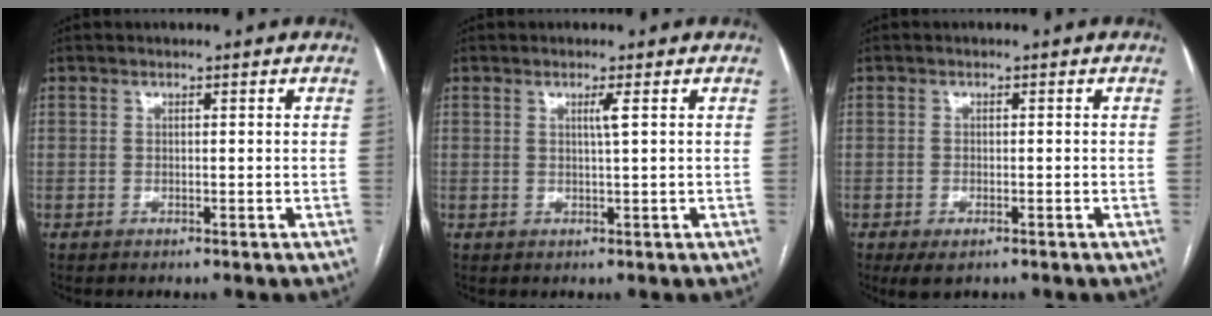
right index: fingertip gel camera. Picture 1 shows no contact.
{"total": 1.4, "force": [0.5, -0.4, 1.3], "torque": [-0.026, -0.003, 0.010]}
{"total": 2.7, "force": [-1.5, 1.2, 1.8], "torque": [-0.028, -0.003, -0.017]}